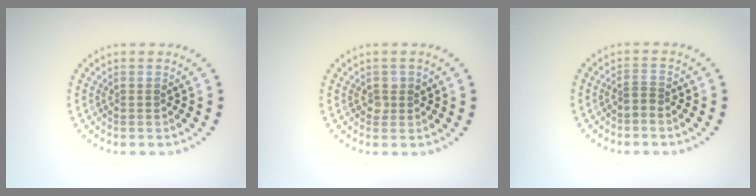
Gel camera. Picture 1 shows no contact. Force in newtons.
{"total": 1.1, "press": 1.0, "slide": 0.3}
{"total": 1.0, "press": 0.5, "slide": 0.8}